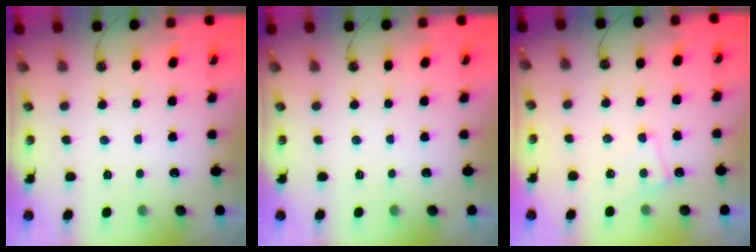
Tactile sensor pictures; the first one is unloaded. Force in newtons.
{"total": 0.0}
{"total": 1.1, "press": 0.9, "slide": 0.5}